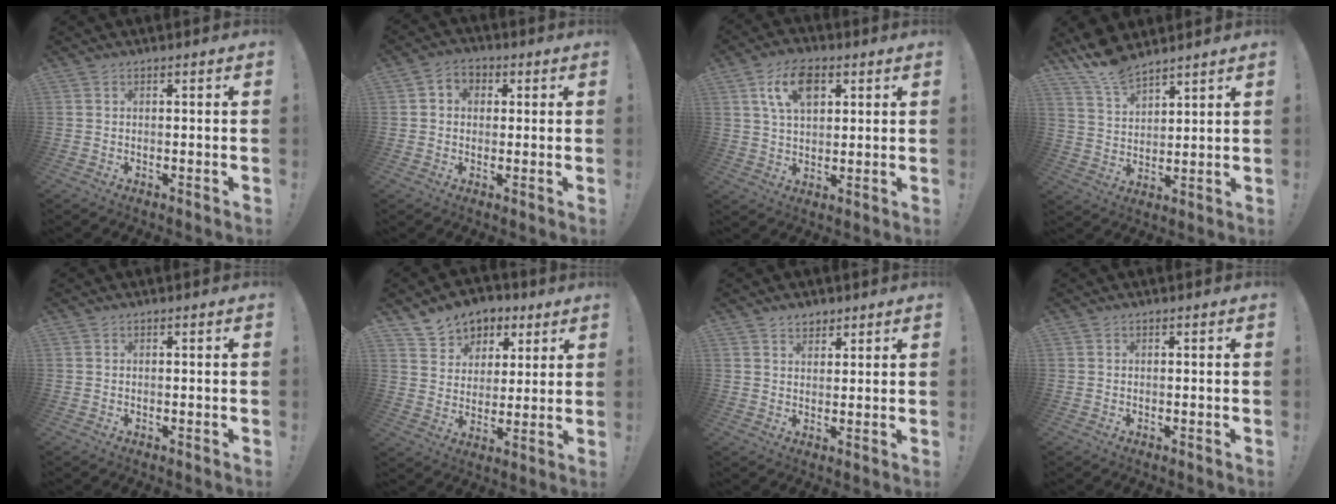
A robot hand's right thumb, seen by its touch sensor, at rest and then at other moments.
{"total": 4.2, "force": [0.5, 3.8, 1.8], "torque": [-0.025, 0.005, 0.009]}
{"total": 10.8, "force": [4.5, 6.5, 7.4], "torque": [-0.123, 0.004, 0.083]}
{"total": 9.5, "force": [8.3, 3.3, 3.1], "torque": [-0.070, -0.054, 0.161]}
{"total": 0.0}
{"total": 8.6, "force": [5.0, 6.8, 1.5], "torque": [-0.016, -0.042, 0.100]}
{"total": 3.8, "force": [2.9, 2.3, 0.8], "torque": [0.000, -0.017, 0.051]}
{"total": 0.0}